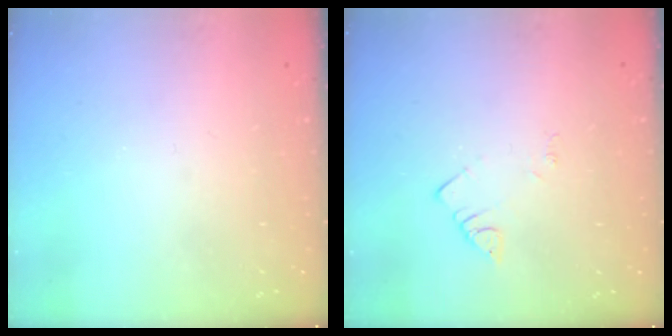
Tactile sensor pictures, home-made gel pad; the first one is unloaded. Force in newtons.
{"total": 2.2, "press": 2.2, "slide": 0.4}